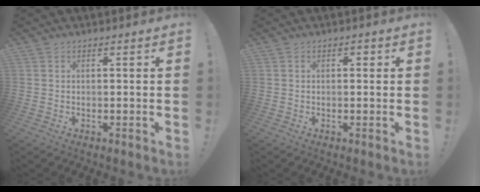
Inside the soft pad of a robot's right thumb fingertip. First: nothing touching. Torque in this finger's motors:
{"motor_torque": [0.13, 0.26, 0.16, -0.17, -0.02]}